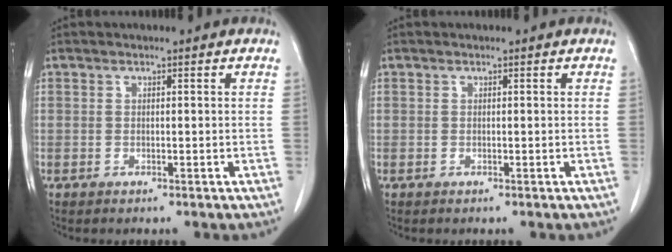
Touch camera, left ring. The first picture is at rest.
{"total": 0.0}